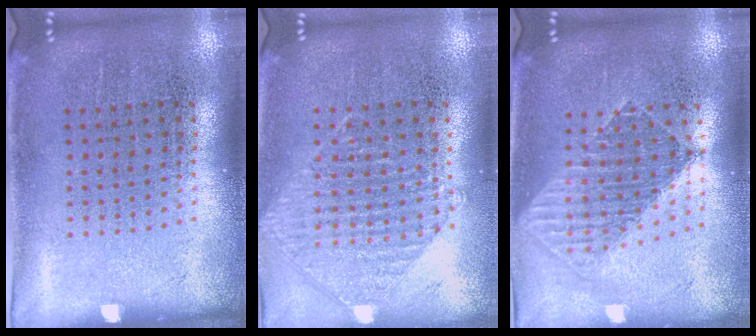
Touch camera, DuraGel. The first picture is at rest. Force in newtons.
{"total": 0.9, "press": 0.9, "slide": 0.1}
{"total": 1.7, "press": 1.4, "slide": 0.9}